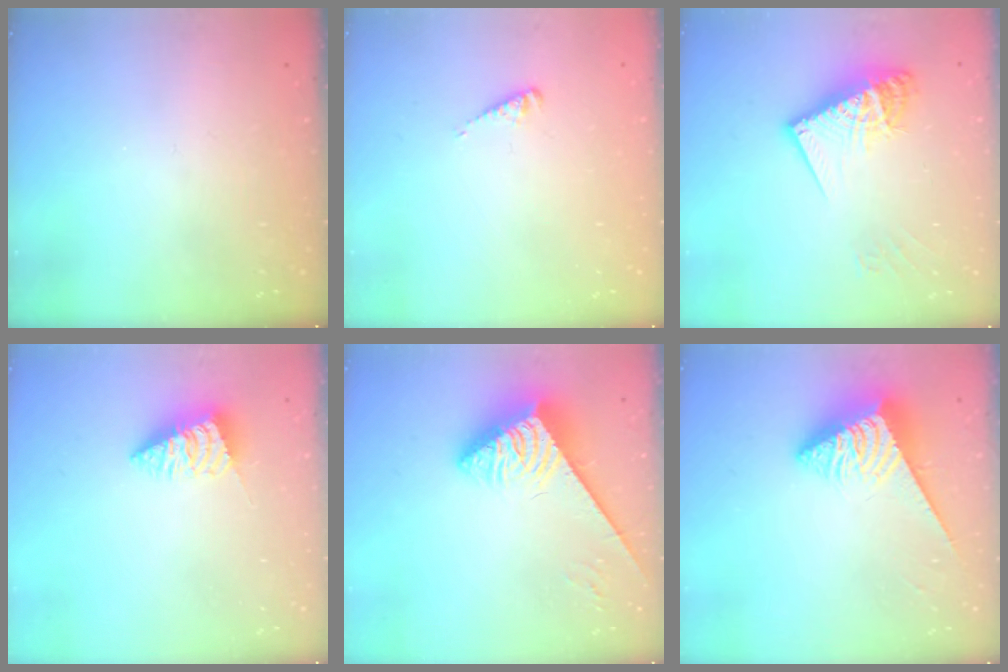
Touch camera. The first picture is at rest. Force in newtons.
{"total": 3.1, "press": 3.1, "slide": 0.3}
{"total": 14.7, "press": 14.6, "slide": 1.5}
{"total": 2.6, "press": 2.6, "slide": 0.1}
{"total": 3.7, "press": 3.6, "slide": 0.8}
{"total": 6.0, "press": 6.0, "slide": 0.4}